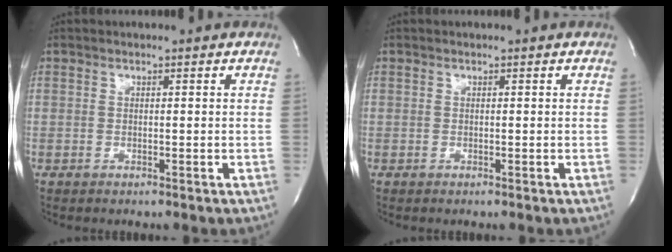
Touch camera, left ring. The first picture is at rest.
{"total": 0.0}